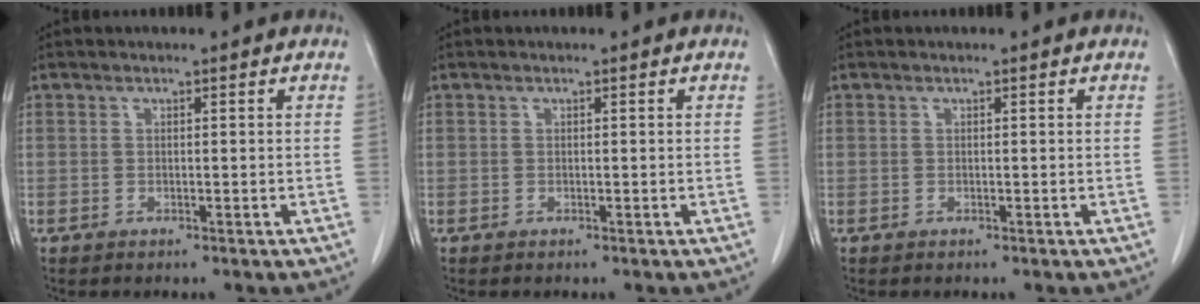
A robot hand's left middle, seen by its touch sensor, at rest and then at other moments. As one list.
[{"total": 0.0}, {"total": 0.0}]